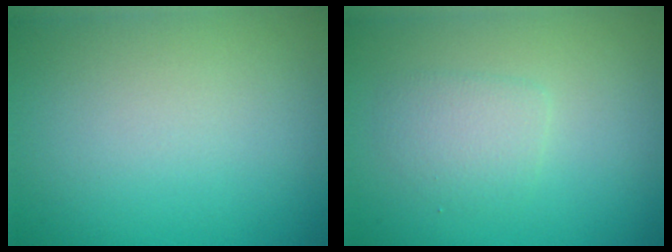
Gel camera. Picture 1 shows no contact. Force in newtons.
{"total": 1.9, "press": 1.9, "slide": 0.1}